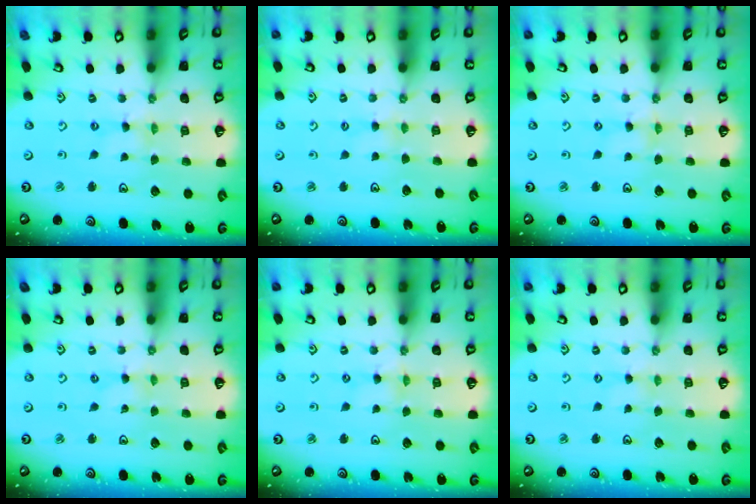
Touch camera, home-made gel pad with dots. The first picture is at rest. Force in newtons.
{"total": 2.0, "press": 2.0, "slide": 0.3}
{"total": 1.7, "press": 1.7, "slide": 0.2}
{"total": 0.0}
{"total": 0.6, "press": 0.6, "slide": 0.1}
{"total": 0.0}